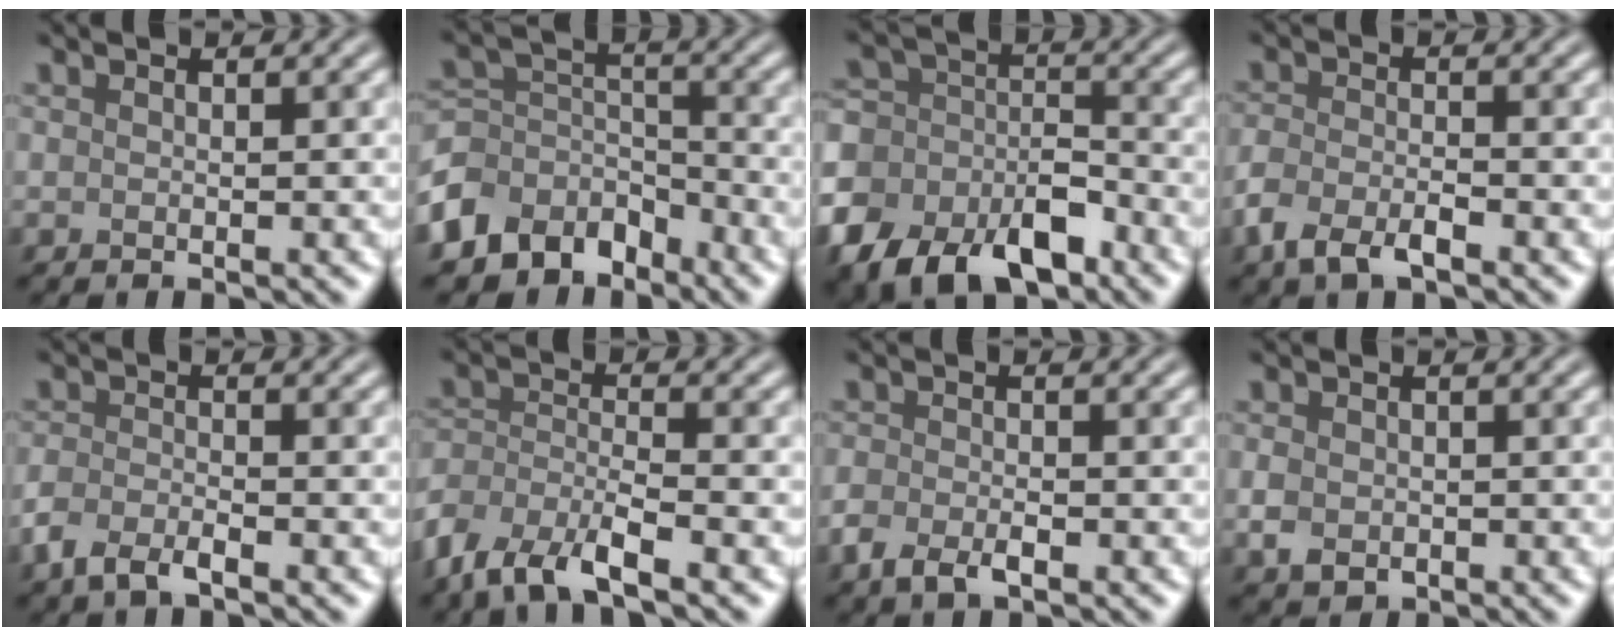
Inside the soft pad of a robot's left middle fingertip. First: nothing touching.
{"total": 6.7, "force": [-5.0, 4.2, 1.6], "torque": [-0.021, -0.004, -0.107]}
{"total": 9.7, "force": [-5.8, 5.6, 5.4], "torque": [-0.095, -0.014, -0.107]}
{"total": 3.7, "force": [-2.3, 1.6, 2.5], "torque": [-0.050, -0.004, -0.051]}
{"total": 2.9, "force": [-1.9, 1.1, 1.9], "torque": [-0.045, -0.003, -0.043]}
{"total": 6.2, "force": [-4.6, 2.1, 3.6], "torque": [-0.070, -0.007, -0.098]}
{"total": 2.7, "force": [-1.4, 1.3, 1.9], "torque": [-0.040, -0.003, -0.031]}
{"total": 2.1, "force": [-0.4, 1.7, 1.1], "torque": [-0.021, -0.006, -0.010]}